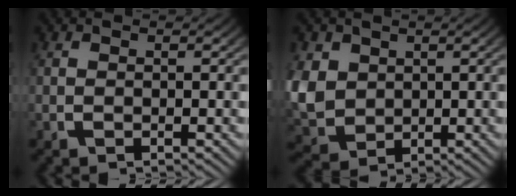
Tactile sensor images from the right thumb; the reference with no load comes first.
{"total": 7.8, "force": [-0.4, 6.6, 4.1], "torque": [-0.135, -0.046, 0.023]}